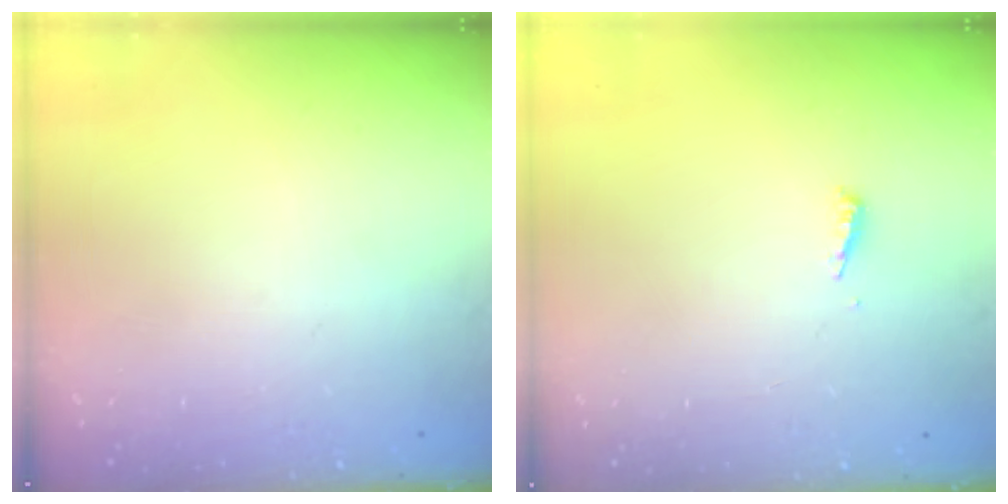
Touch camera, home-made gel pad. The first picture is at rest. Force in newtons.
{"total": 3.6, "press": 3.6, "slide": 0.4}